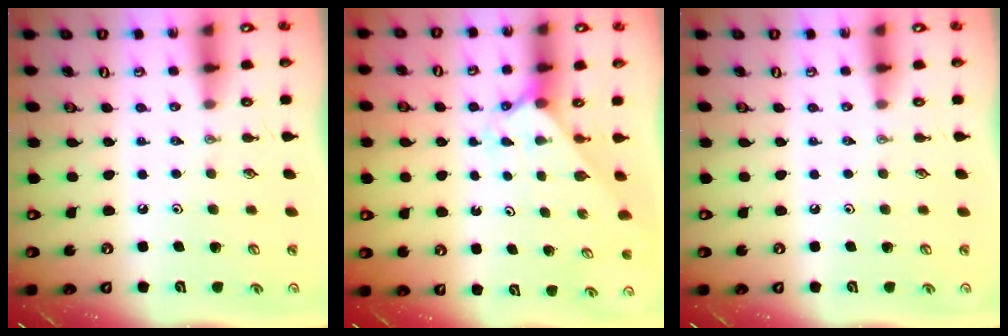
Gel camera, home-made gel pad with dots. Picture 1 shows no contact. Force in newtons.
{"total": 2.0, "press": 2.0, "slide": 0.2}
{"total": 0.0}